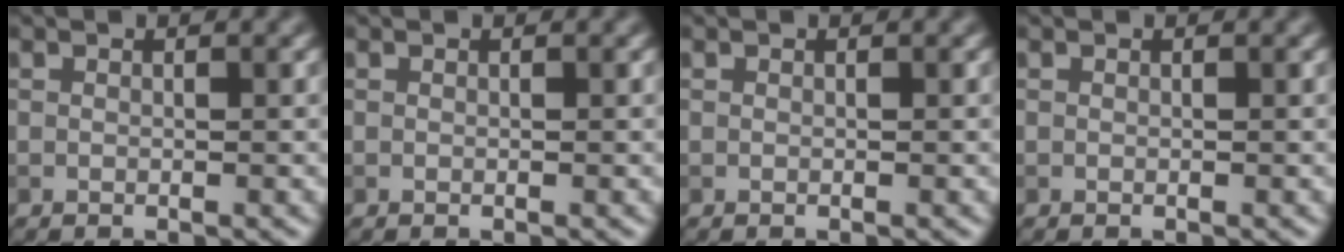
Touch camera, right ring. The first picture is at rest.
{"total": 0.0}
{"total": 0.0}
{"total": 0.0}